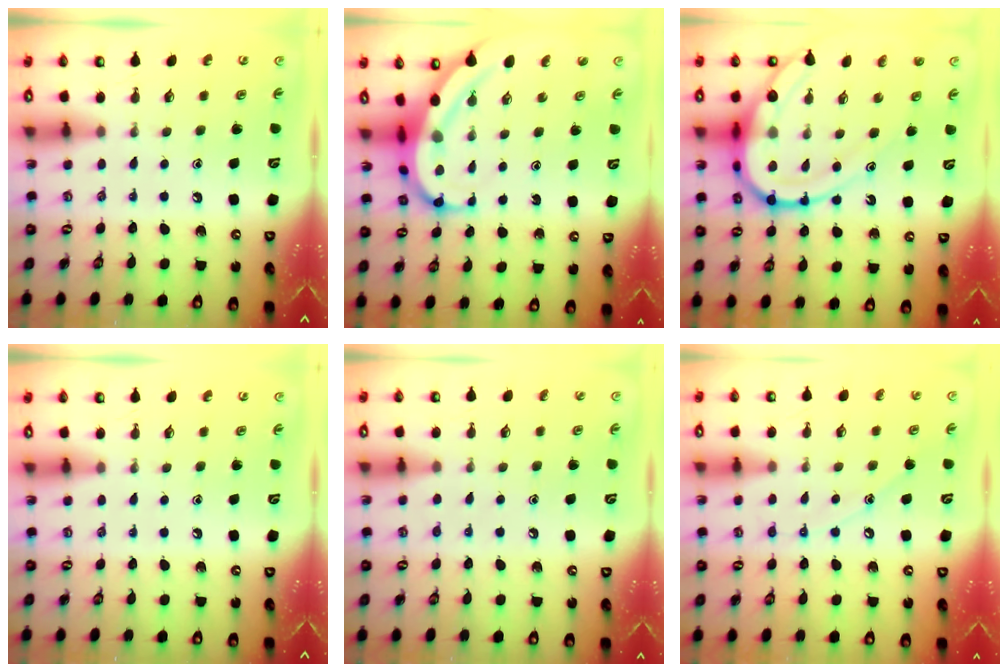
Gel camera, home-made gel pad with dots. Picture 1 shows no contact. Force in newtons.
{"total": 9.0, "press": 9.0, "slide": 0.9}
{"total": 18.4, "press": 18.4, "slide": 1.8}
{"total": 0.0}
{"total": 4.2, "press": 4.1, "slide": 0.5}
{"total": 7.2, "press": 7.2, "slide": 0.7}